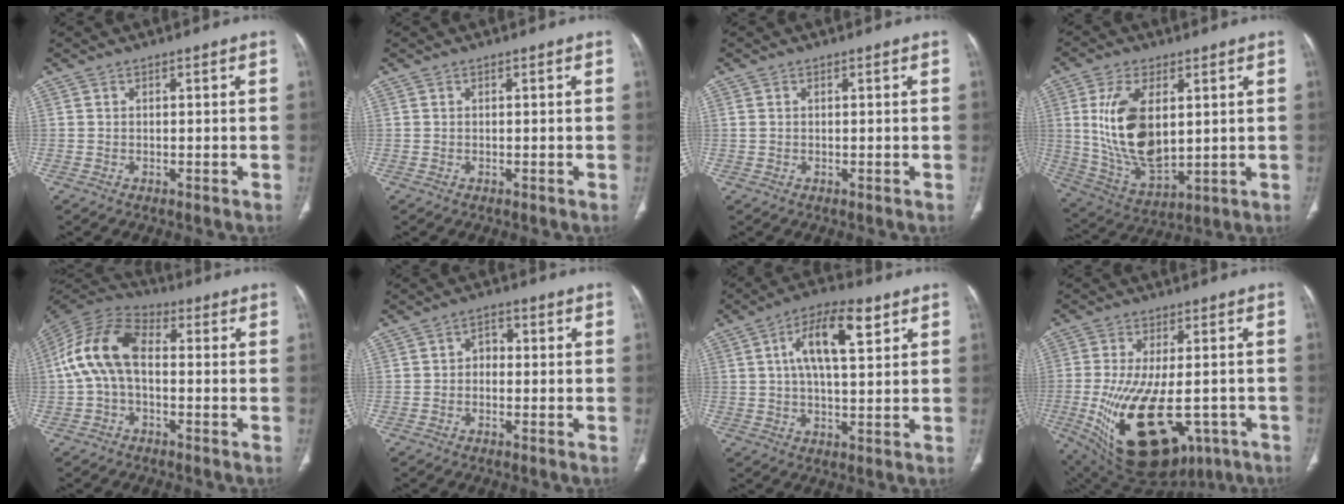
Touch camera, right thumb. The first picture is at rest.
{"total": 0.0}
{"total": 0.8, "force": [0.2, 0.5, 0.5], "torque": [-0.017, 0.009, 0.009]}
{"total": 16.0, "force": [3.0, 8.4, 13.4], "torque": [-0.250, -0.020, 0.071]}
{"total": 12.8, "force": [0.0, 7.6, 10.4], "torque": [-0.206, 0.037, -0.012]}
{"total": 2.9, "force": [-0.2, 2.2, 1.8], "torque": [-0.013, 0.013, -0.013]}
{"total": 11.5, "force": [4.2, 4.6, 9.7], "torque": [-0.157, 0.004, 0.068]}
{"total": 23.0, "force": [-7.1, 11.9, 18.4], "torque": [-0.342, -0.021, -0.083]}